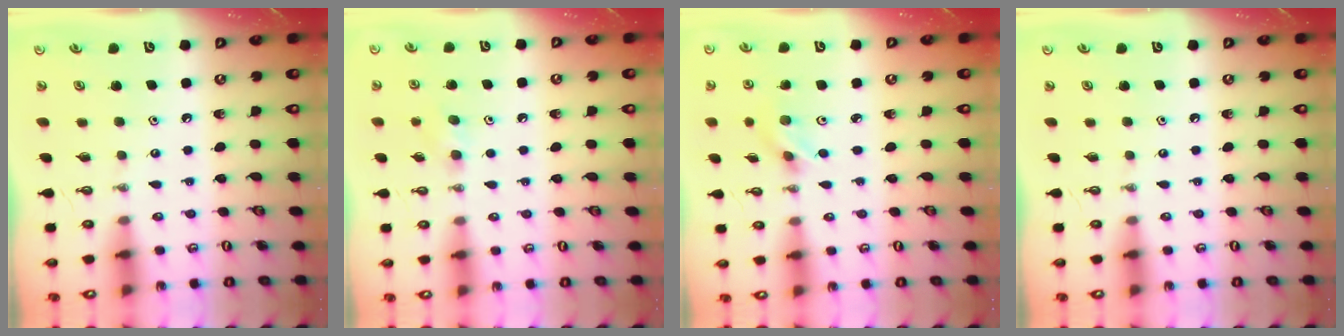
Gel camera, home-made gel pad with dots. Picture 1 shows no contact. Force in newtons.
{"total": 5.2, "press": 4.5, "slide": 2.5}
{"total": 2.9, "press": 2.8, "slide": 0.8}
{"total": 0.0}